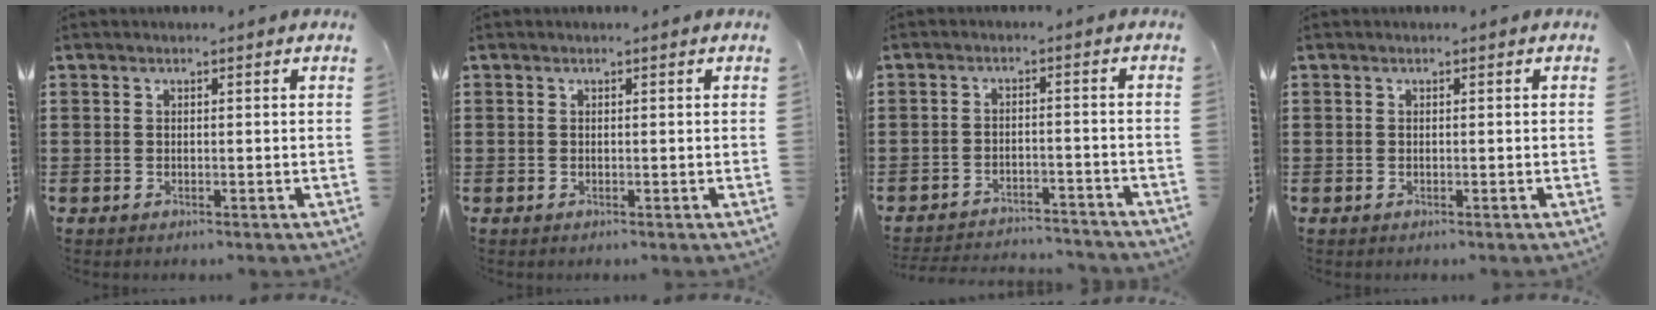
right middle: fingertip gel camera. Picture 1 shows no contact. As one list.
[{"total": 0.0}, {"total": 3.4, "force": [-3.4, 0.3, 0.1], "torque": [-0.006, 0.003, -0.073]}, {"total": 0.0}]